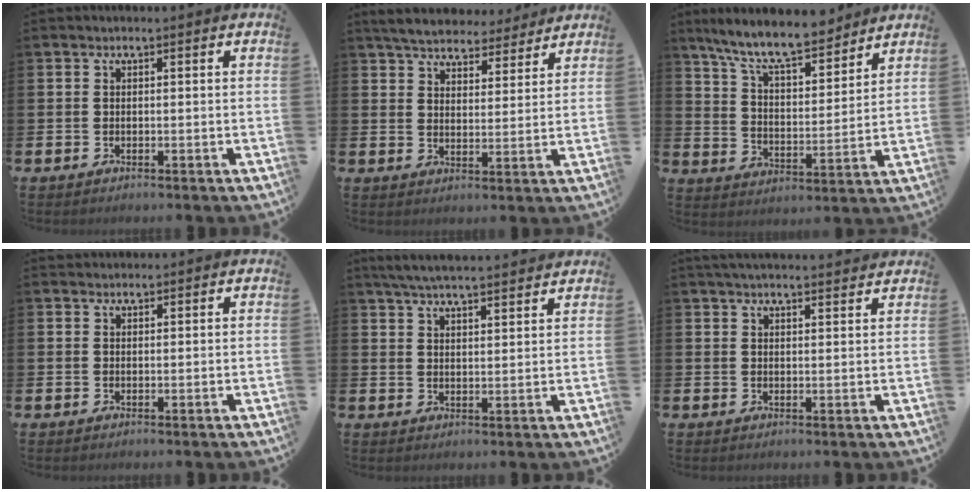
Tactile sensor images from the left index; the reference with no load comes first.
{"total": 5.7, "force": [5.5, 1.4, 0.8], "torque": [-0.033, -0.031, 0.096]}
{"total": 9.9, "force": [8.9, 1.8, 3.8], "torque": [-0.100, -0.055, 0.158]}
{"total": 0.9, "force": [0.9, 0.3, -0.2], "torque": [0.015, -0.002, 0.014]}
{"total": 5.2, "force": [5.1, 0.1, 1.2], "torque": [-0.045, -0.019, 0.094]}
{"total": 3.2, "force": [3.1, 0.2, 0.5], "torque": [-0.017, -0.010, 0.058]}